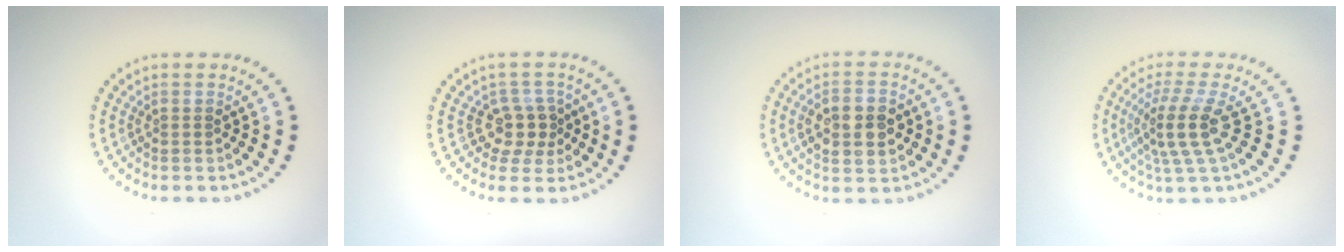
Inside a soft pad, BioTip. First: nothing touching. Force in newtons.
{"total": 2.7, "press": 2.1, "slide": 1.8}
{"total": 4.3, "press": 4.3, "slide": 0.4}
{"total": 3.9, "press": 2.8, "slide": 2.7}